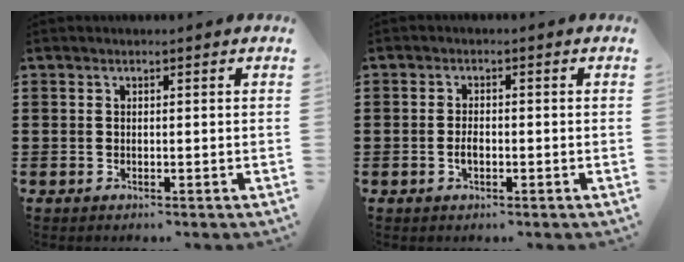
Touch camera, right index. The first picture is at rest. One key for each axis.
{"total": 1.9, "fx": -0.6, "fy": 0.9, "fz": 1.5, "tx": -0.030, "ty": 0.001, "tz": -0.011}